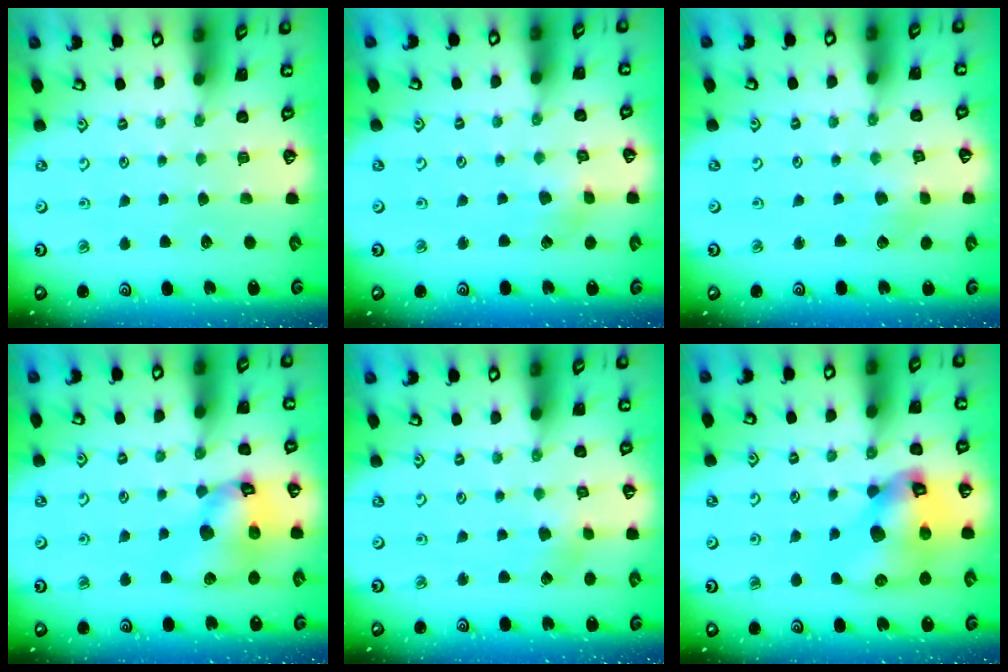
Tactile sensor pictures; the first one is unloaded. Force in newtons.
{"total": 2.9, "press": 2.9, "slide": 0.1}
{"total": 2.3, "press": 2.3, "slide": 0.3}
{"total": 14.1, "press": 14.0, "slide": 1.8}
{"total": 2.8, "press": 2.8, "slide": 0.5}
{"total": 15.3, "press": 15.2, "slide": 2.0}